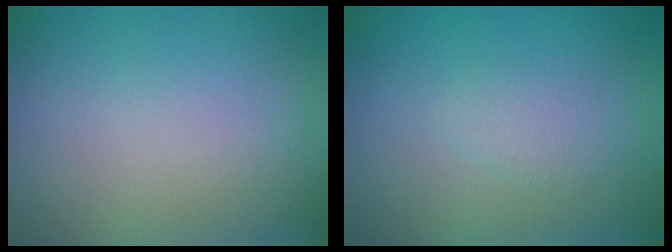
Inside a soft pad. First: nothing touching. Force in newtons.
{"total": 1.1, "press": 1.1, "slide": 0.1}